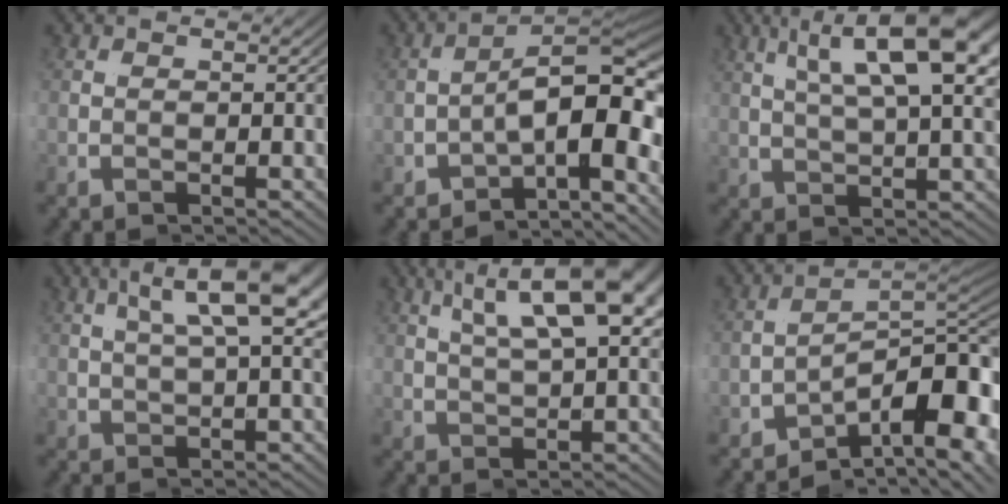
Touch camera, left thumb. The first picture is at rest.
{"total": 8.9, "force": [-2.5, 3.1, 7.9], "torque": [-0.121, 0.000, -0.044]}
{"total": 7.0, "force": [3.1, -0.6, 6.2], "torque": [-0.062, 0.049, 0.029]}
{"total": 4.7, "force": [1.8, -1.1, 4.2], "torque": [-0.050, 0.036, 0.017]}
{"total": 6.1, "force": [2.8, -0.2, 5.5], "torque": [-0.058, 0.039, 0.029]}
{"total": 8.2, "force": [-3.8, 1.7, 7.1], "torque": [-0.101, -0.001, -0.063]}